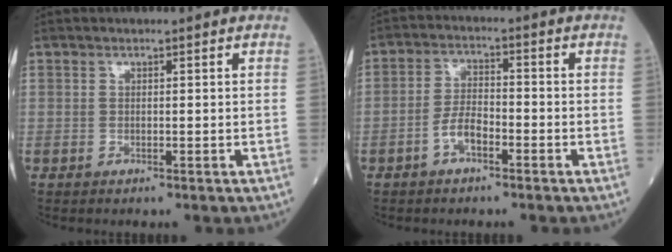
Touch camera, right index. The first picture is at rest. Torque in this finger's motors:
{"motor_torque": [0.14, -0.18, 0.43, 0.10]}